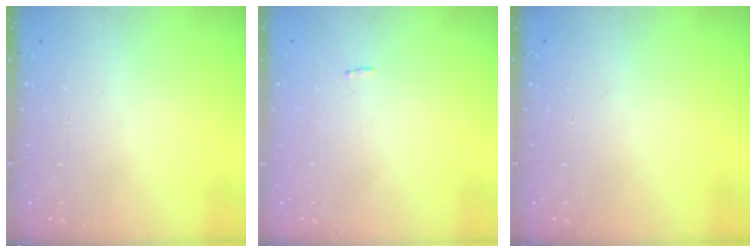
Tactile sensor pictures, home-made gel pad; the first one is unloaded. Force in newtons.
{"total": 2.3, "press": 2.3, "slide": 0.1}
{"total": 0.0}